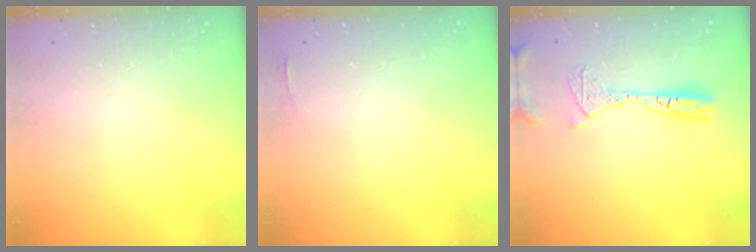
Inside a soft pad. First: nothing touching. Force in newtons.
{"total": 3.3, "press": 2.7, "slide": 1.8}
{"total": 14.6, "press": 12.8, "slide": 7.1}